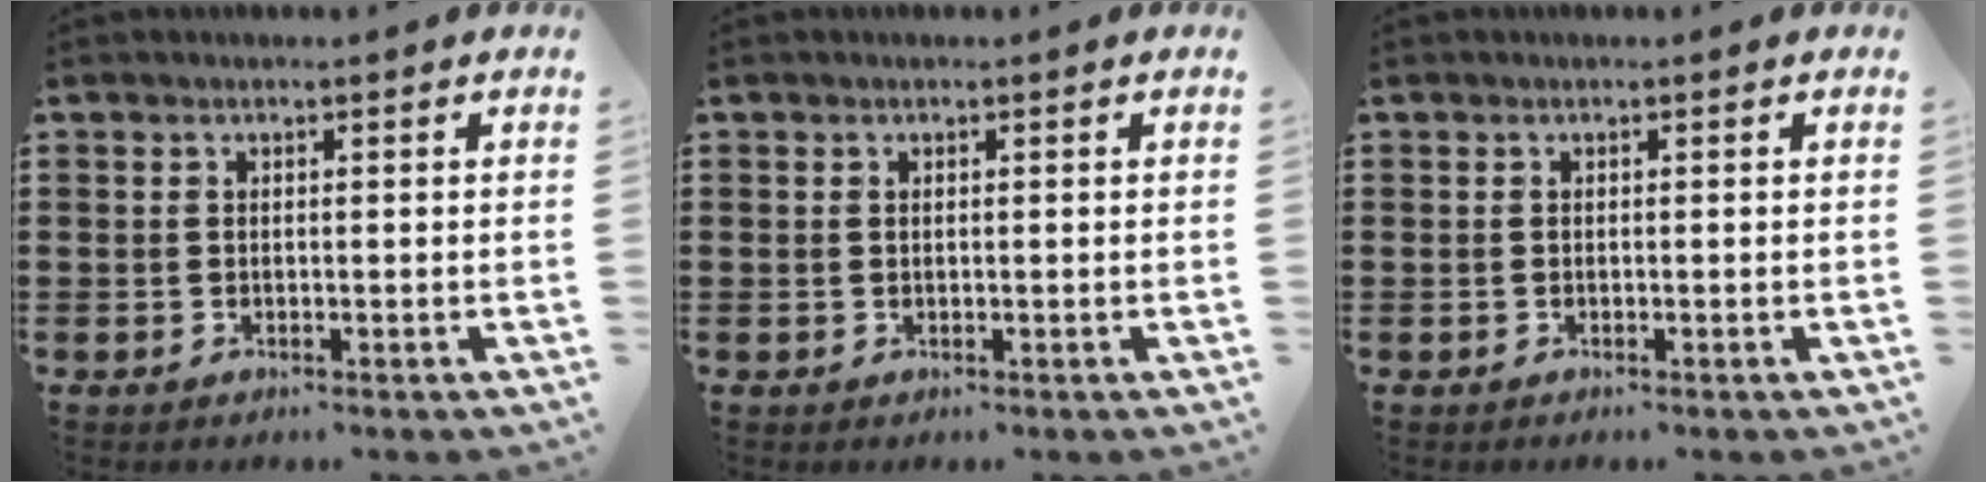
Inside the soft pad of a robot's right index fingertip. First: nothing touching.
{"total": 0.0}
{"total": 0.0}